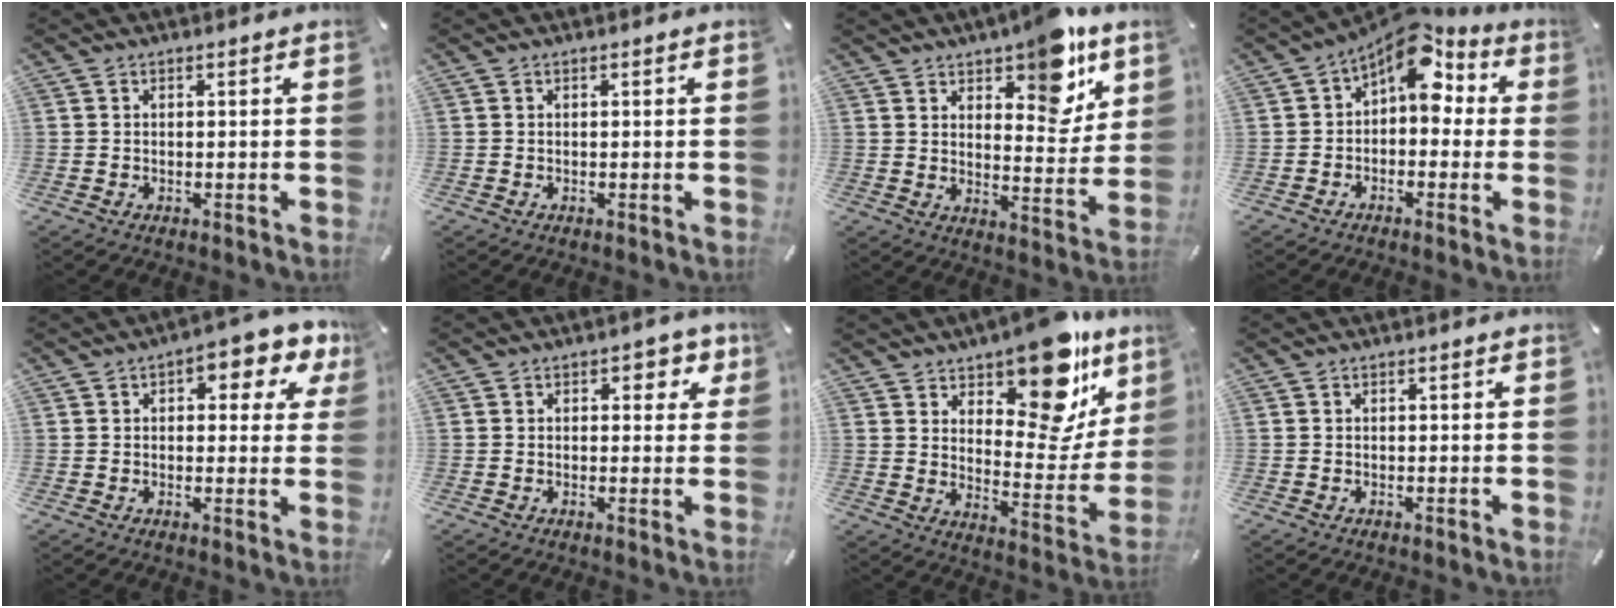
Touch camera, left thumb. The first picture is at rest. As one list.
[{"total": 0.0}, {"total": 12.9, "force": [8.6, 5.9, 7.6], "torque": [-0.083, -0.060, 0.145]}, {"total": 11.7, "force": [5.6, 6.7, 7.7], "torque": [-0.112, -0.036, 0.099]}, {"total": 7.9, "force": [3.2, 4.1, 5.9], "torque": [-0.072, -0.016, 0.046]}, {"total": 4.7, "force": [1.9, 3.0, 3.1], "torque": [-0.019, -0.005, 0.021]}, {"total": 19.2, "force": [14.1, 8.1, 10.3], "torque": [-0.127, -0.114, 0.234]}, {"total": 0.0}]